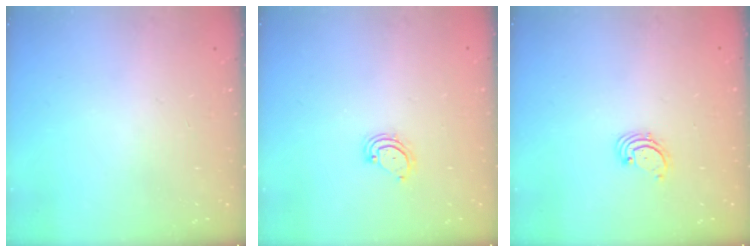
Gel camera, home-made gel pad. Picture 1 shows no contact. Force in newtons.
{"total": 3.4, "press": 3.3, "slide": 0.7}
{"total": 1.7, "press": 1.7, "slide": 0.2}